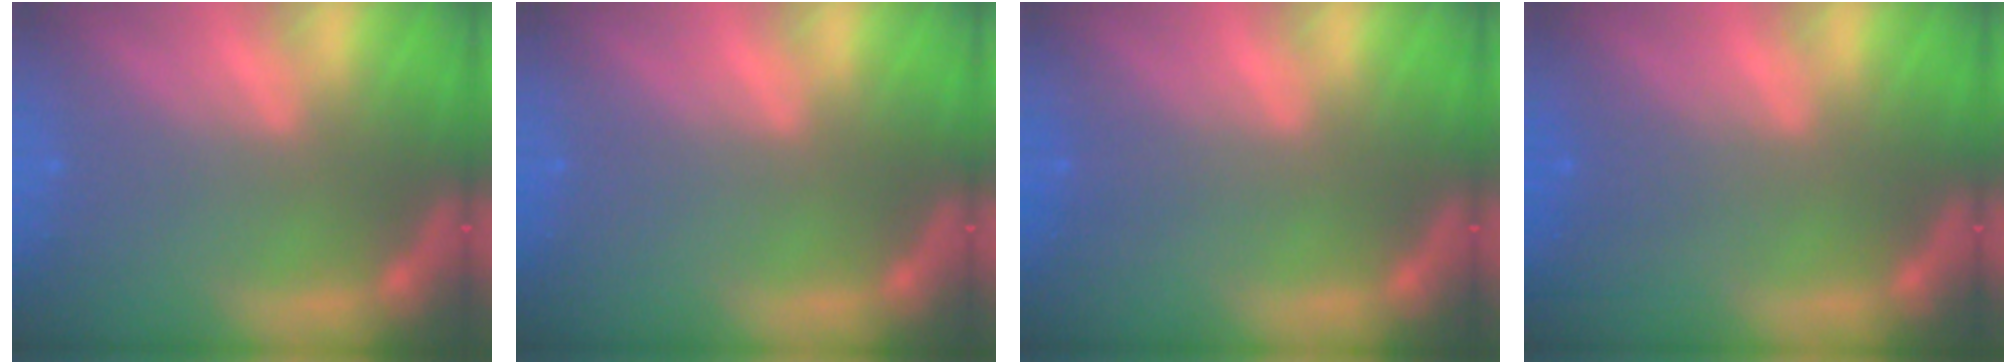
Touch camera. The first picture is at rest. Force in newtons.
{"total": 0.0}
{"total": 1.0}
{"total": 1.5}